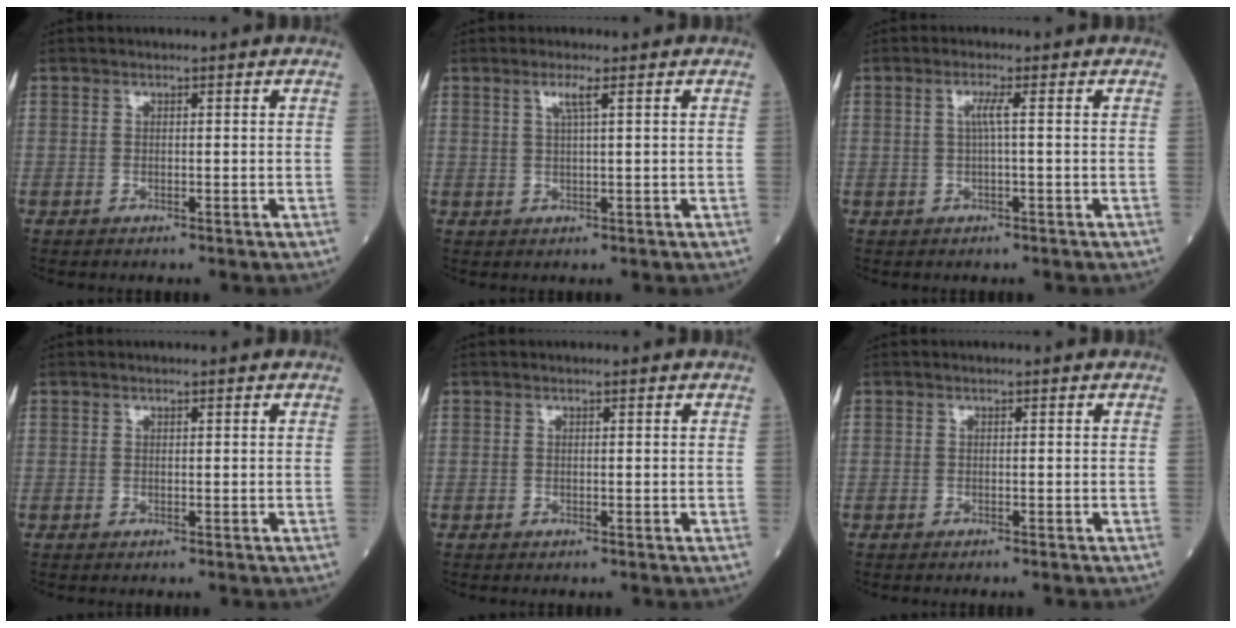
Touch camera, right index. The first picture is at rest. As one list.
[{"total": 2.2, "force": [1.0, -0.3, 1.9], "torque": [-0.043, 0.002, 0.021]}, {"total": 1.9, "force": [0.2, -0.4, 1.8], "torque": [-0.038, 0.002, 0.002]}, {"total": 0.0}, {"total": 0.0}, {"total": 1.1, "force": [-1.0, -0.1, 0.5], "torque": [-0.005, 0.000, -0.013]}]